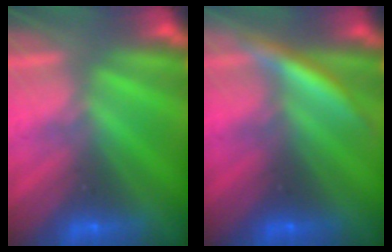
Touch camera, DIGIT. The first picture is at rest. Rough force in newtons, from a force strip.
{"total": 3.4}